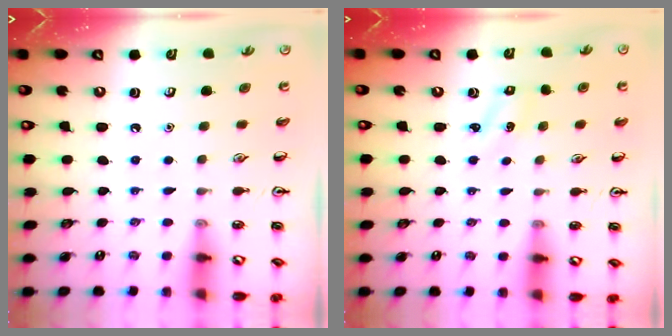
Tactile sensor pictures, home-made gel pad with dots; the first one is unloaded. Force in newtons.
{"total": 1.3, "press": 1.2, "slide": 0.5}